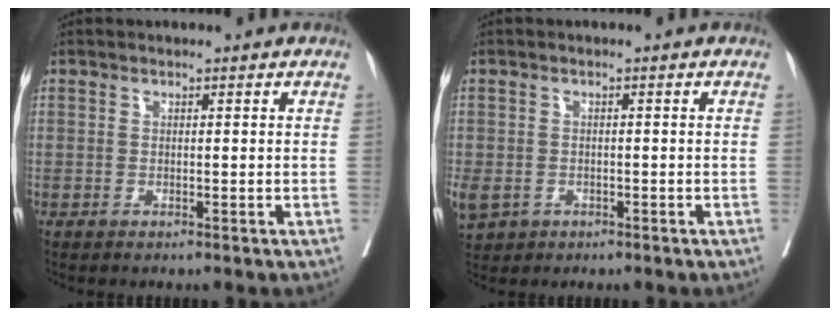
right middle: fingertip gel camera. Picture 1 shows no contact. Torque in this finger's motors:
{"motor_torque": [1.28, -0.86, 0.94, 0.21]}